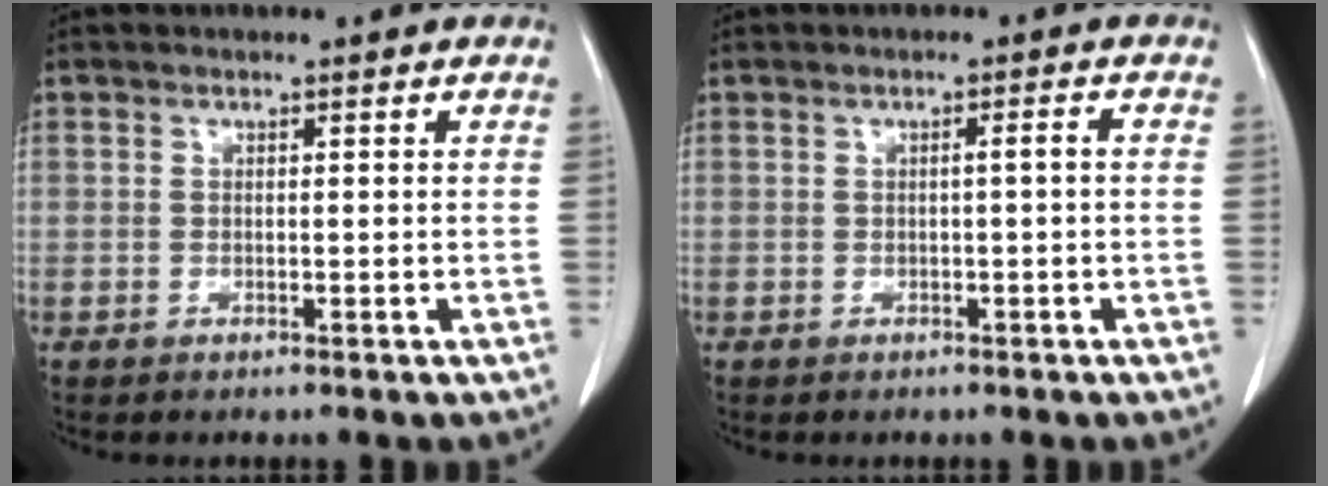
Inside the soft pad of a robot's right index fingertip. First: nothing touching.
{"total": 1.2, "force": [-0.2, -0.1, 1.2], "torque": [-0.020, 0.002, -0.001]}